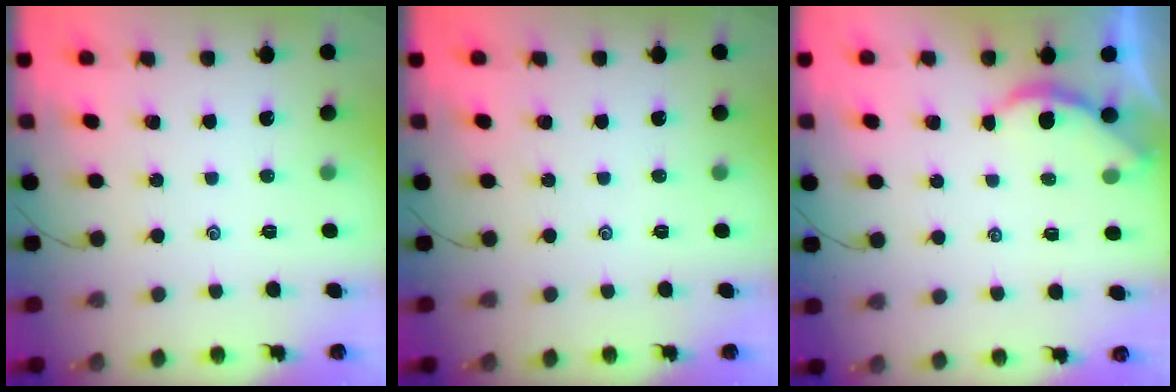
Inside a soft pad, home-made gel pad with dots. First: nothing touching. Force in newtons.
{"total": 0.0}
{"total": 2.3, "press": 2.3, "slide": 0.2}